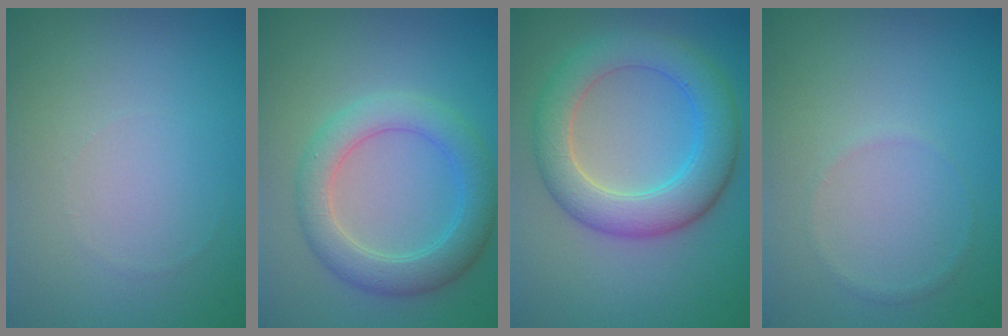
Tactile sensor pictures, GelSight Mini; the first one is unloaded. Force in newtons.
{"total": 4.5, "press": 4.5, "slide": 0.2}
{"total": 6.3, "press": 6.3, "slide": 0.1}
{"total": 0.5, "press": 0.5, "slide": 0.1}